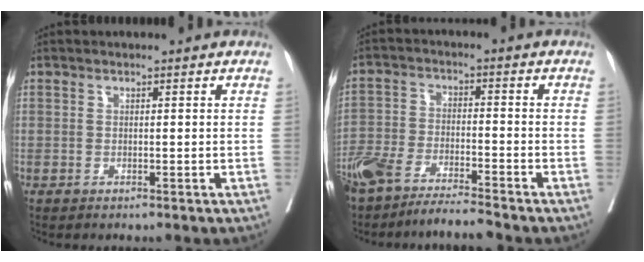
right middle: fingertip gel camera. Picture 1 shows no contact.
{"total": 9.4, "force": [-8.4, 0.6, 4.3], "torque": [-0.077, -0.008, -0.150]}